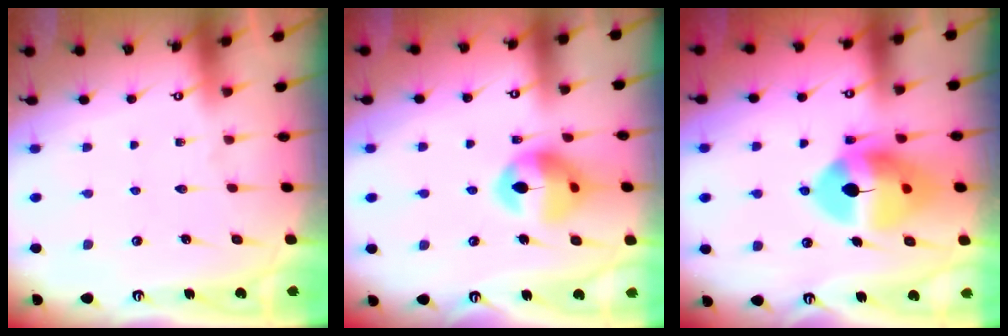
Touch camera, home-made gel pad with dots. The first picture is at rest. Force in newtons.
{"total": 14.1, "press": 14.0, "slide": 1.5}
{"total": 14.7, "press": 14.6, "slide": 2.3}